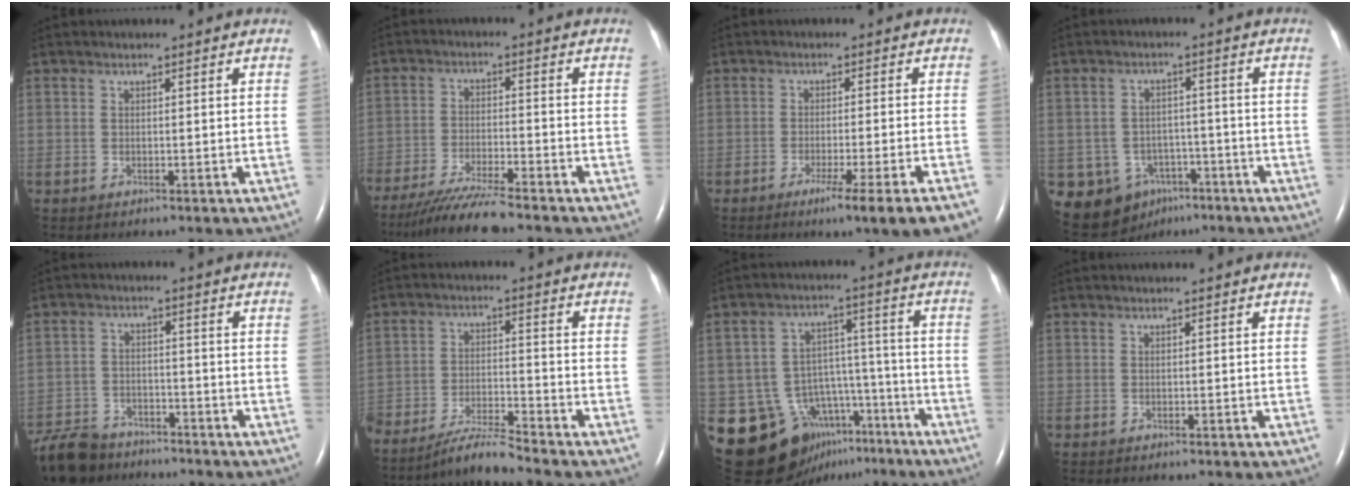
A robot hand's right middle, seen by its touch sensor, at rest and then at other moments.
{"total": 8.3, "force": [-7.2, -0.2, 4.1], "torque": [-0.072, -0.029, -0.128]}
{"total": 8.6, "force": [-5.5, -1.3, 6.6], "torque": [-0.083, -0.021, -0.078]}
{"total": 11.8, "force": [-5.9, 9.7, 3.3], "torque": [-0.074, 0.027, -0.074]}
{"total": 9.6, "force": [-8.1, 4.5, 2.6], "torque": [-0.066, -0.006, -0.138]}
{"total": 6.6, "force": [-6.1, -1.1, 2.1], "torque": [-0.036, -0.018, -0.112]}
{"total": 16.4, "force": [-9.6, 11.9, 5.8], "torque": [-0.092, 0.071, -0.130]}
{"total": 0.0}